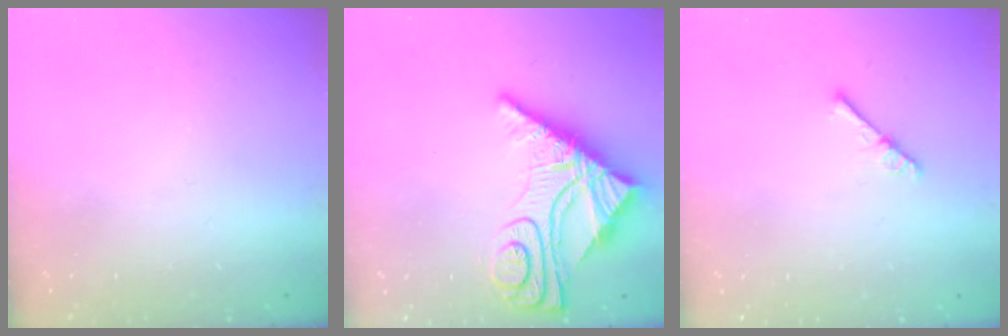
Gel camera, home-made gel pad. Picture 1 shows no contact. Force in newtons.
{"total": 15.2, "press": 15.1, "slide": 1.6}
{"total": 2.6, "press": 2.6, "slide": 0.3}